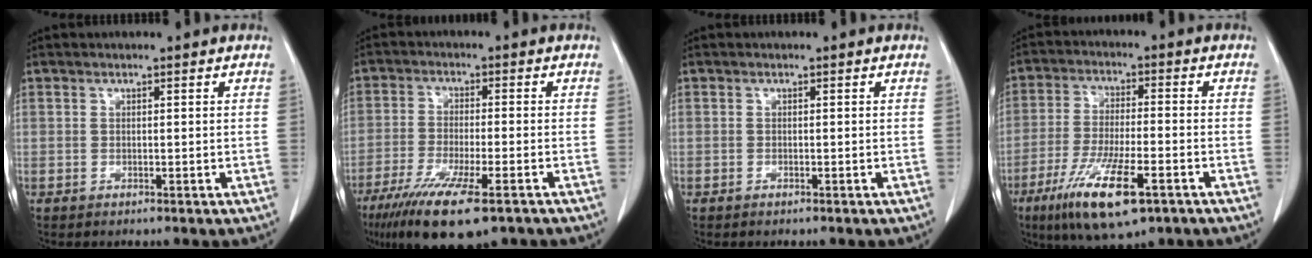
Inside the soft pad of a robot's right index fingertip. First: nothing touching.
{"total": 13.6, "force": [-8.9, 2.3, 10.1], "torque": [-0.179, -0.037, -0.143]}
{"total": 0.0}
{"total": 13.2, "force": [-7.1, 2.7, 10.8], "torque": [-0.205, -0.027, -0.119]}